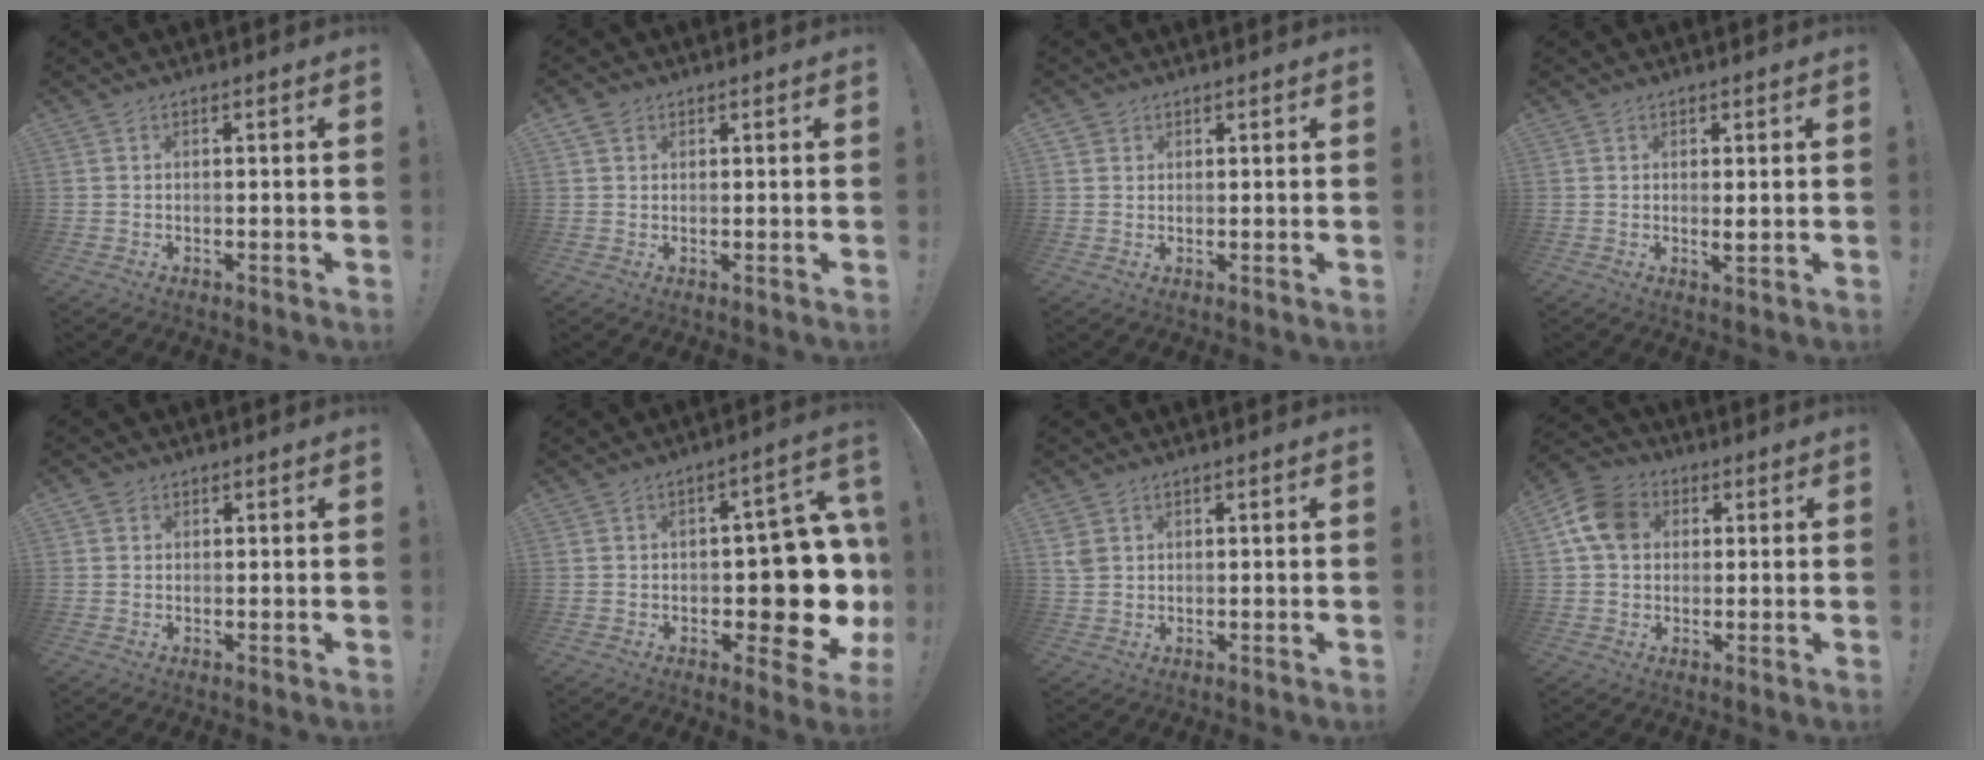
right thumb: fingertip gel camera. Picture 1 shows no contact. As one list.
[{"total": 2.6, "force": [1.6, 1.9, 0.9], "torque": [-0.012, -0.003, 0.030]}, {"total": 2.1, "force": [1.4, 1.5, 0.1], "torque": [0.002, -0.007, 0.025]}, {"total": 1.9, "force": [0.7, 0.4, 1.7], "torque": [-0.020, -0.012, 0.011]}, {"total": 1.8, "force": [1.1, 1.4, 0.2], "torque": [0.002, -0.004, 0.019]}, {"total": 13.8, "force": [-2.1, 6.7, 11.9], "torque": [-0.134, 0.009, -0.030]}, {"total": 3.2, "force": [1.5, 2.4, 1.4], "torque": [-0.022, -0.001, 0.030]}, {"total": 11.2, "force": [3.0, 8.8, 6.3], "torque": [-0.104, 0.005, 0.063]}]